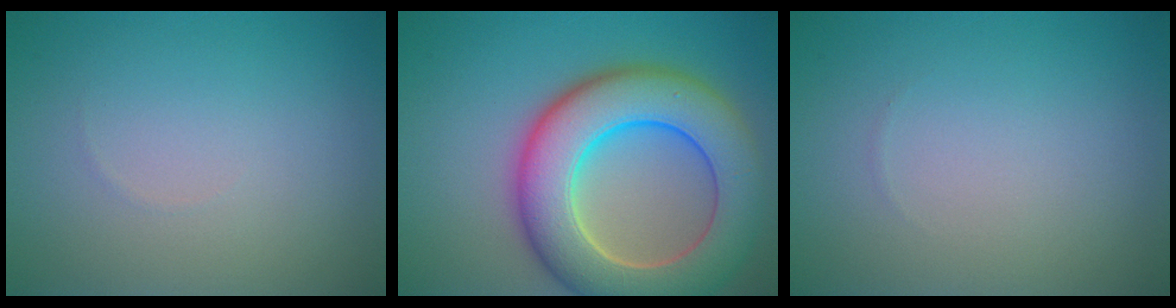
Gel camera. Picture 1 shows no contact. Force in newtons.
{"total": 11.0, "press": 11.0, "slide": 0.7}
{"total": 0.0}